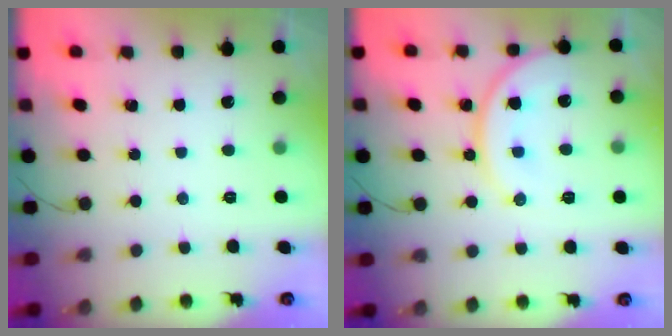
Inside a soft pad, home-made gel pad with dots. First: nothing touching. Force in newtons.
{"total": 12.4, "press": 12.3, "slide": 1.1}